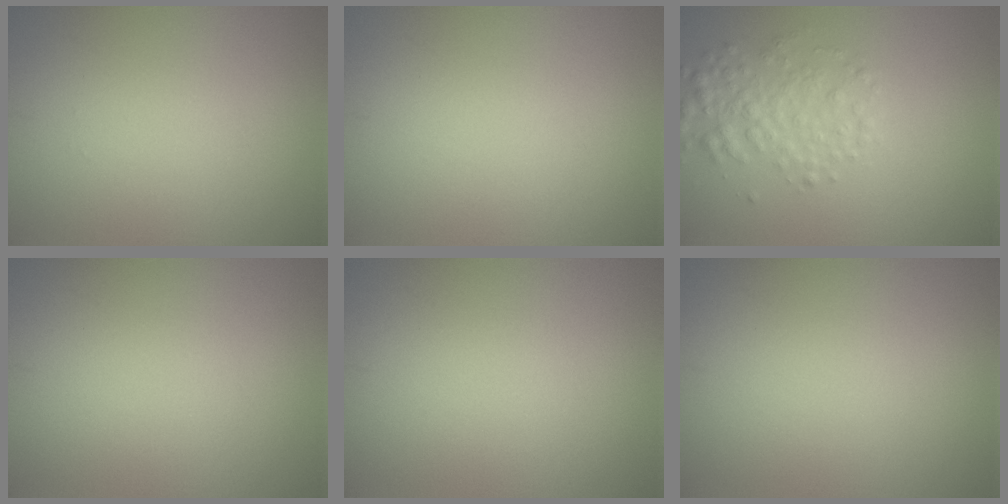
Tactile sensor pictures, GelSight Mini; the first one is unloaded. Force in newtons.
{"total": 0.0}
{"total": 2.9, "press": 2.9, "slide": 0.1}
{"total": 0.0}
{"total": 0.0}
{"total": 0.0}